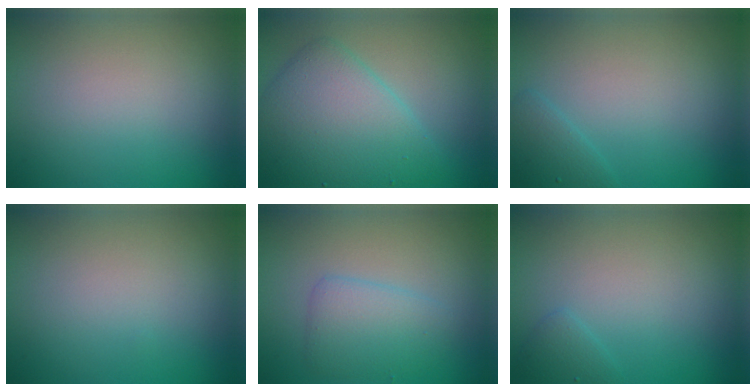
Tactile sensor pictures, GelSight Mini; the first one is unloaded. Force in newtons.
{"total": 6.9, "press": 6.9, "slide": 0.1}
{"total": 1.6, "press": 1.6, "slide": 0.1}
{"total": 0.0}
{"total": 3.1, "press": 3.1, "slide": 0.1}
{"total": 1.1, "press": 1.1, "slide": 0.1}